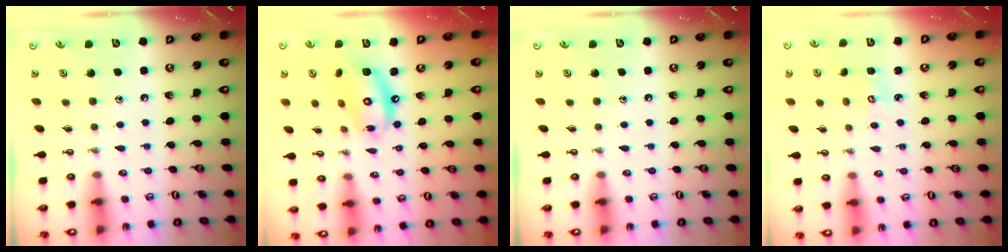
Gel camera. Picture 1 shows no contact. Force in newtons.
{"total": 12.6, "press": 12.6, "slide": 1.1}
{"total": 0.0}
{"total": 2.7, "press": 2.7, "slide": 0.3}